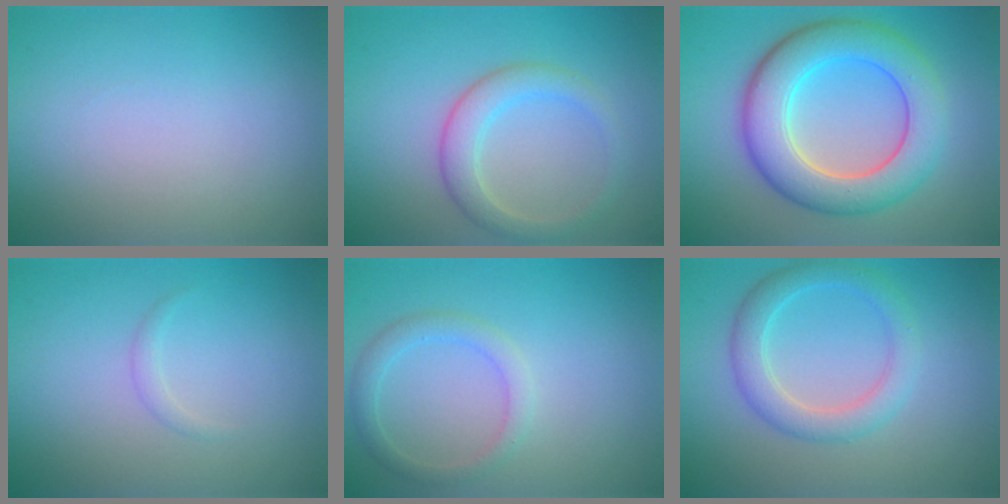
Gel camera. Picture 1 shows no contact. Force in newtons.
{"total": 3.1, "press": 3.1, "slide": 0.2}
{"total": 8.4, "press": 8.4, "slide": 0.1}
{"total": 0.7, "press": 0.7, "slide": 0.0}
{"total": 2.1, "press": 2.1, "slide": 0.1}
{"total": 3.6, "press": 3.6, "slide": 0.3}